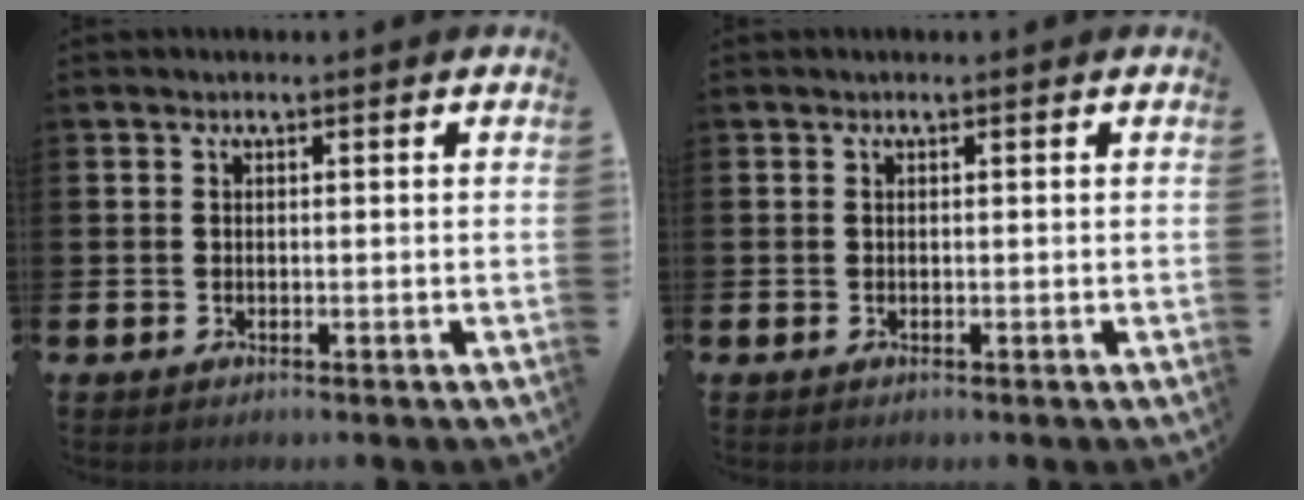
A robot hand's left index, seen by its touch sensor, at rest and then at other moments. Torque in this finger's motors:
{"motor_torque": [0.14, -1.56, -0.04, -0.01]}